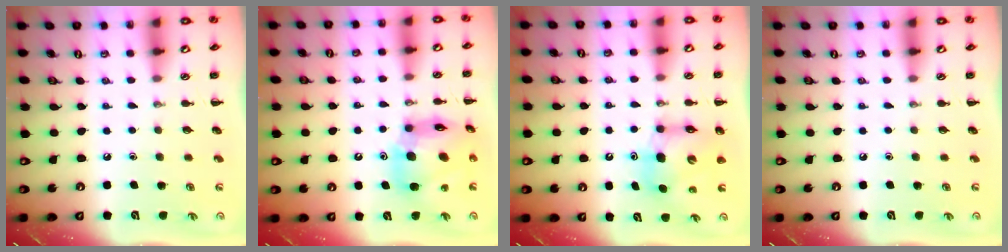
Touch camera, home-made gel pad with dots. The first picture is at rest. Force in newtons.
{"total": 14.4, "press": 13.8, "slide": 4.0}
{"total": 7.7, "press": 7.5, "slide": 1.3}
{"total": 0.0}